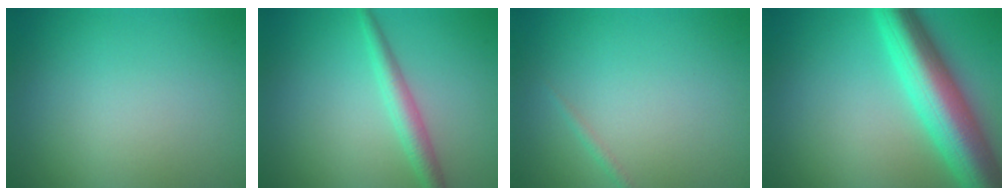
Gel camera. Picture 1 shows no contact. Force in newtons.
{"total": 2.5, "press": 2.5, "slide": 0.1}
{"total": 0.6, "press": 0.6, "slide": 0.0}
{"total": 9.6, "press": 9.6, "slide": 0.3}